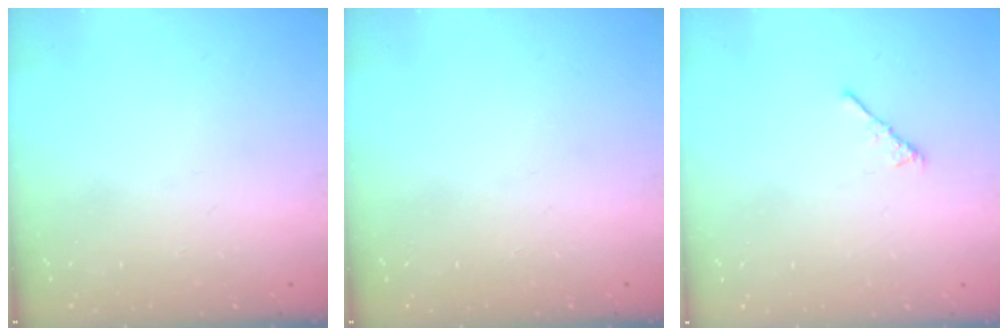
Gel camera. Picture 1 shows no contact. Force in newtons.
{"total": 0.0}
{"total": 2.9, "press": 2.8, "slide": 0.7}